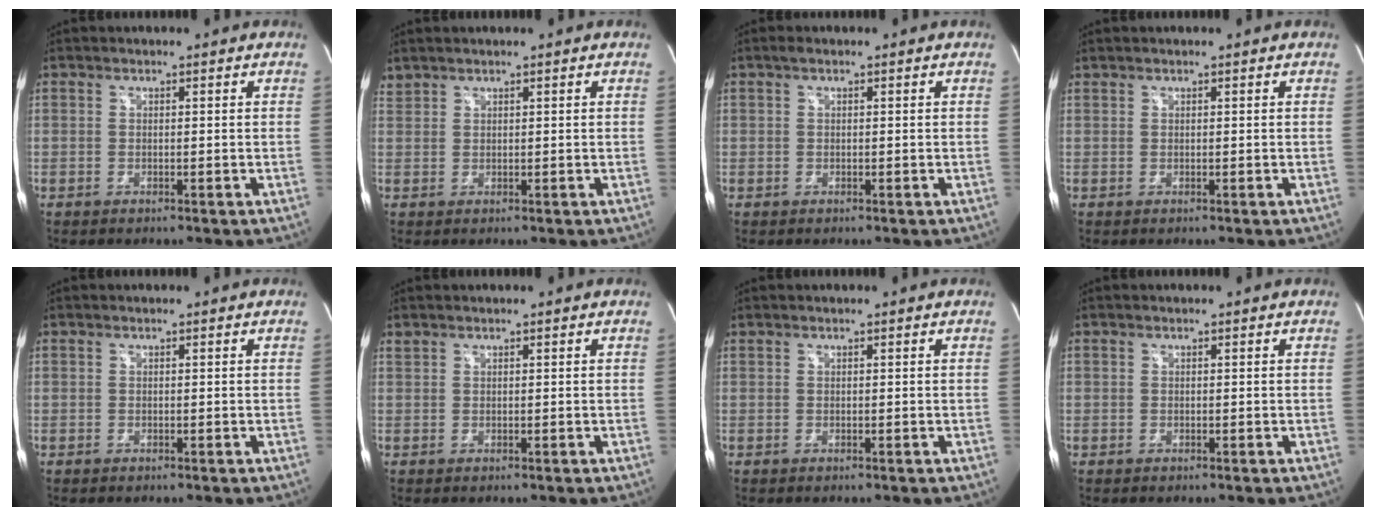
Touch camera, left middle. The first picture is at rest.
{"total": 1.2, "force": [1.2, 0.2, -0.1], "torque": [-0.005, 0.011, 0.029]}
{"total": 0.7, "force": [0.4, 0.5, 0.3], "torque": [-0.006, 0.003, 0.002]}
{"total": 0.0}
{"total": 0.0}
{"total": 0.6, "force": [0.5, 0.1, 0.0], "torque": [-0.007, 0.007, 0.014]}
{"total": 0.0}
{"total": 0.0}